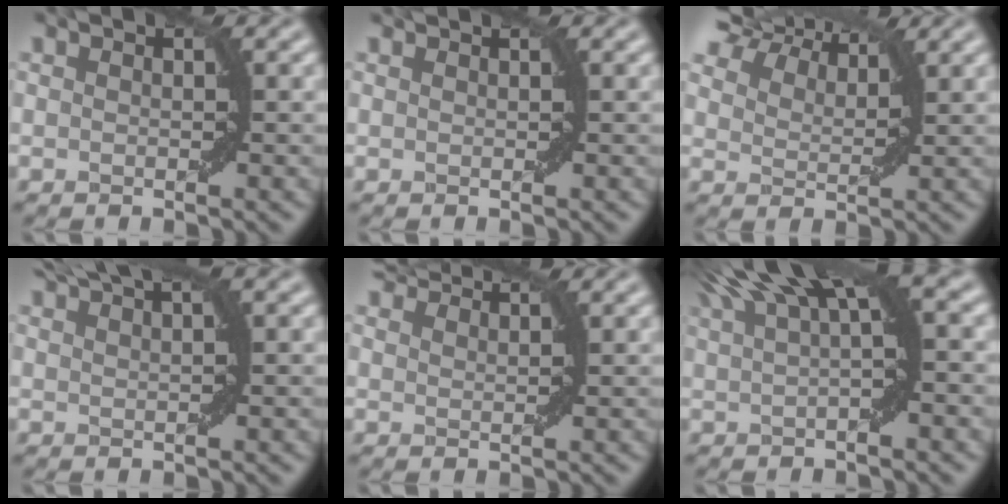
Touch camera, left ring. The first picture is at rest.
{"total": 0.8, "force": [0.8, 0.0, 0.2], "torque": [-0.005, -0.002, 0.008]}
{"total": 8.3, "force": [7.4, 2.3, 2.8], "torque": [-0.075, 0.008, 0.122]}
{"total": 3.8, "force": [3.1, 0.4, 2.1], "torque": [-0.027, 0.012, 0.046]}
{"total": 5.3, "force": [5.0, 0.5, 1.5], "torque": [-0.032, 0.014, 0.070]}
{"total": 7.2, "force": [3.5, 1.8, 6.0], "torque": [-0.090, 0.026, 0.060]}